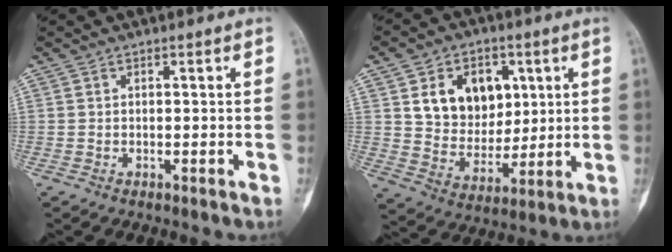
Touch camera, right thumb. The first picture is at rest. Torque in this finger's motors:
{"motor_torque": [1.34, 1.48, 1.19, 0.49, 0.18]}